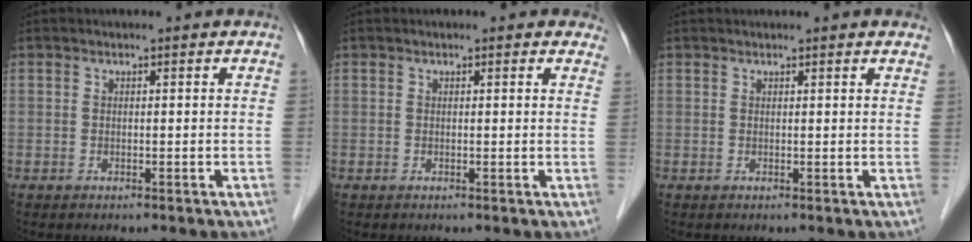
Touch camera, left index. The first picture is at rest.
{"total": 2.2, "force": [1.8, 0.9, 0.9], "torque": [0.003, 0.000, 0.005]}
{"total": 4.3, "force": [3.9, 0.3, 1.8], "torque": [-0.020, 0.016, 0.035]}